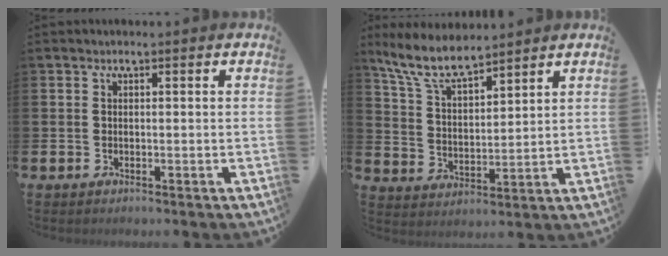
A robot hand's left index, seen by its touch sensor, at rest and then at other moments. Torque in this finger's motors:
{"motor_torque": [0.08, -0.15, 0.60, 0.21]}